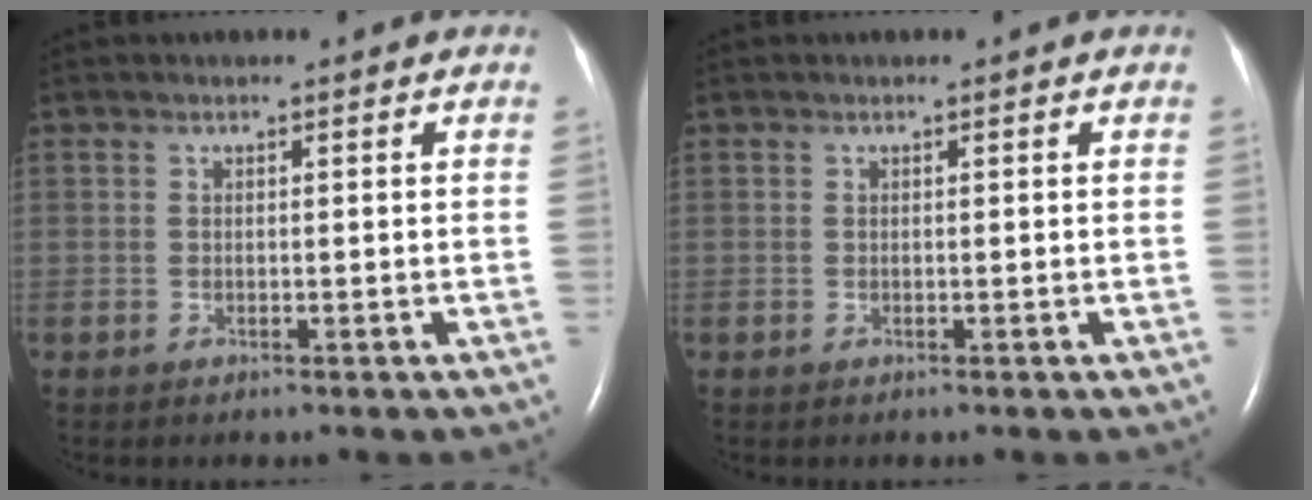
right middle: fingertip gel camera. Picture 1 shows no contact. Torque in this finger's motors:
{"motor_torque": [0.00, 0.00, 0.00, 0.00]}